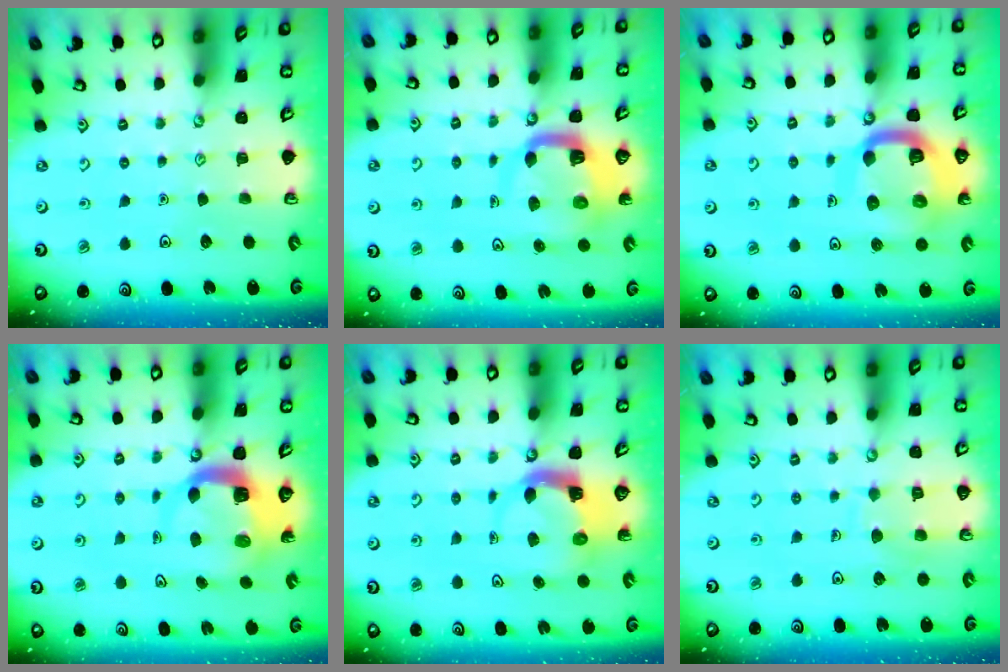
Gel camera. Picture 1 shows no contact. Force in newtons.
{"total": 7.6, "press": 7.5, "slide": 1.0}
{"total": 15.6, "press": 15.5, "slide": 1.7}
{"total": 7.2, "press": 7.1, "slide": 1.1}
{"total": 4.1, "press": 4.0, "slide": 0.8}
{"total": 8.0, "press": 8.0, "slide": 0.8}